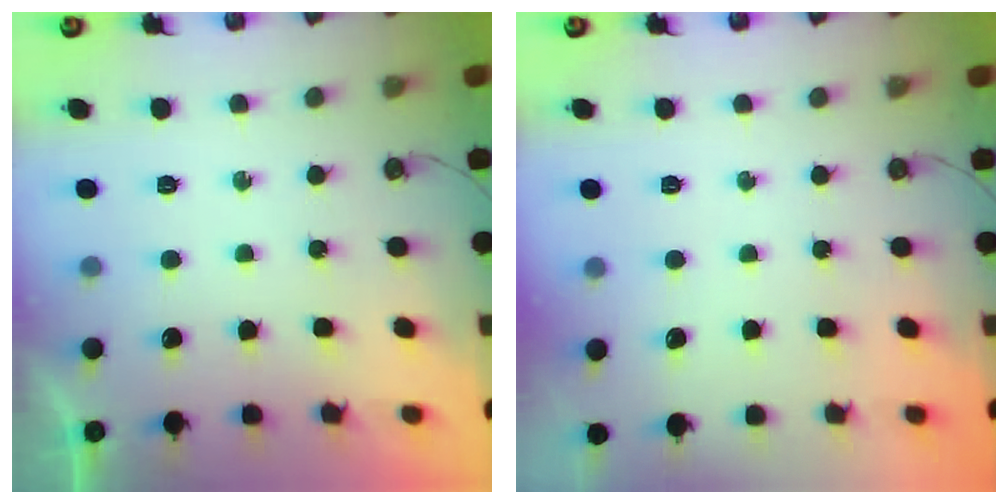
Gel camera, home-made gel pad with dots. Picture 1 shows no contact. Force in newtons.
{"total": 0.0}